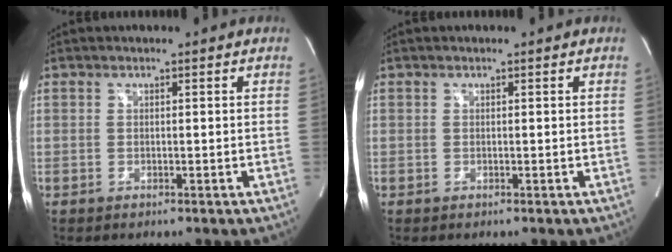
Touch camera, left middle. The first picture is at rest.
{"total": 0.0}